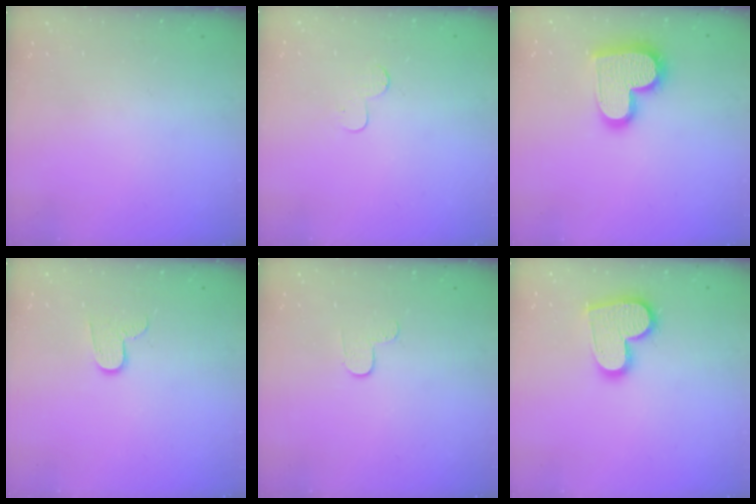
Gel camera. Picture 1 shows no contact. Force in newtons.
{"total": 4.4, "press": 4.4, "slide": 0.4}
{"total": 18.4, "press": 18.4, "slide": 1.0}
{"total": 6.4, "press": 6.4, "slide": 0.5}
{"total": 4.7, "press": 4.6, "slide": 0.4}
{"total": 14.9, "press": 14.8, "slide": 1.1}